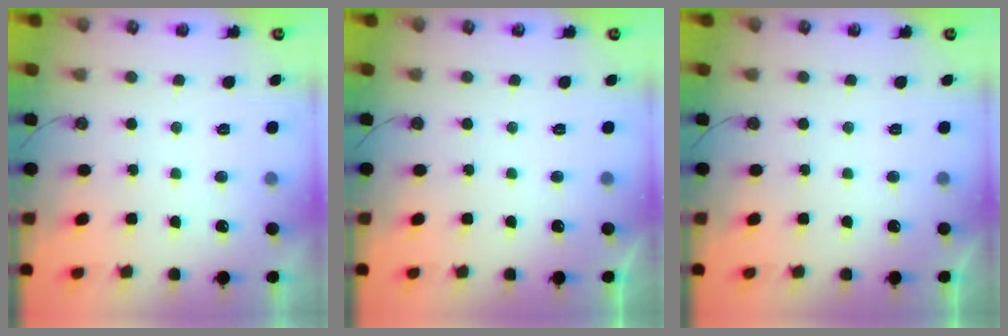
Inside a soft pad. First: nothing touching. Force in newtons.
{"total": 0.0}
{"total": 0.0}